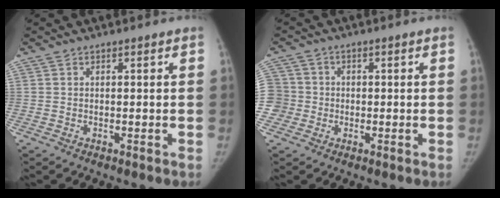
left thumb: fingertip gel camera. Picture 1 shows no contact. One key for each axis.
{"total": 6.1, "fx": -0.9, "fy": 6.0, "fz": 0.6, "tx": -0.001, "ty": 0.016, "tz": -0.021}